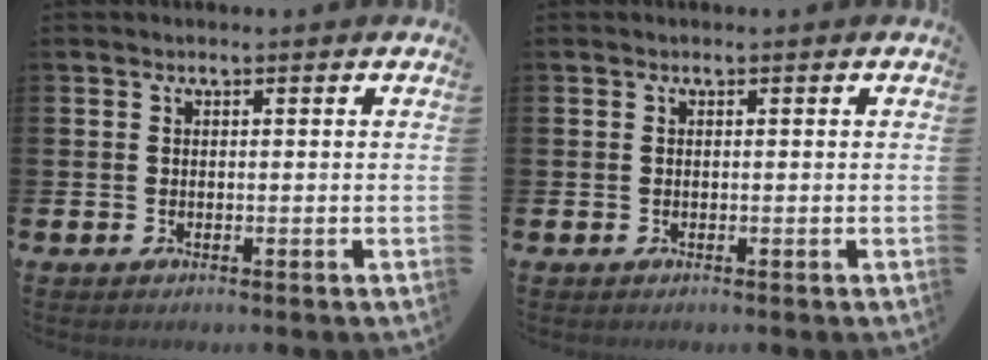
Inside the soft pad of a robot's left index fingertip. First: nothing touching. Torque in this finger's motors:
{"motor_torque": [-0.03, 0.02, -0.10, 0.02]}